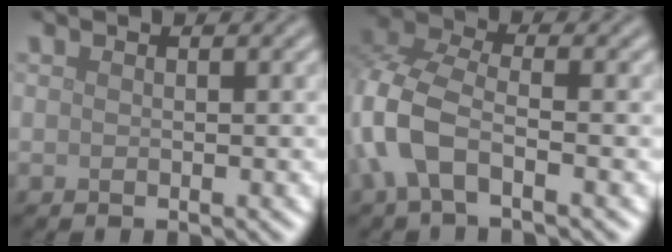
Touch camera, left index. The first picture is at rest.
{"total": 6.2, "force": [-2.1, 3.2, 4.9], "torque": [-0.125, 0.005, -0.055]}